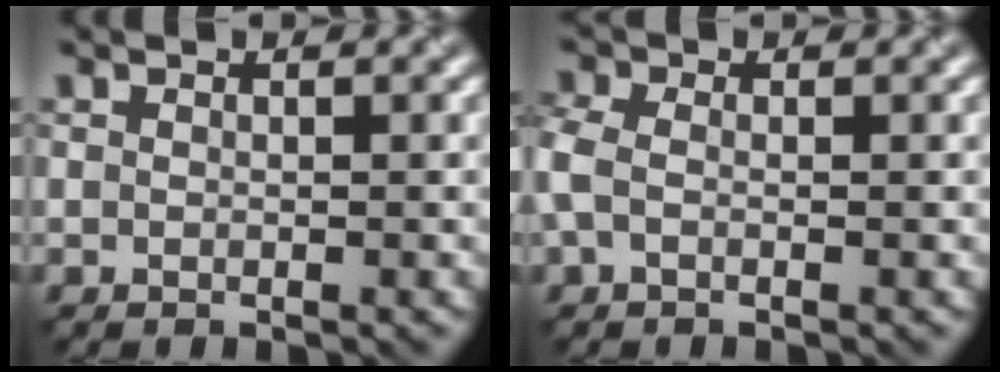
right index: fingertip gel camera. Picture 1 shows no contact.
{"total": 1.9, "force": [-0.3, 1.3, 1.3], "torque": [-0.042, 0.004, -0.015]}